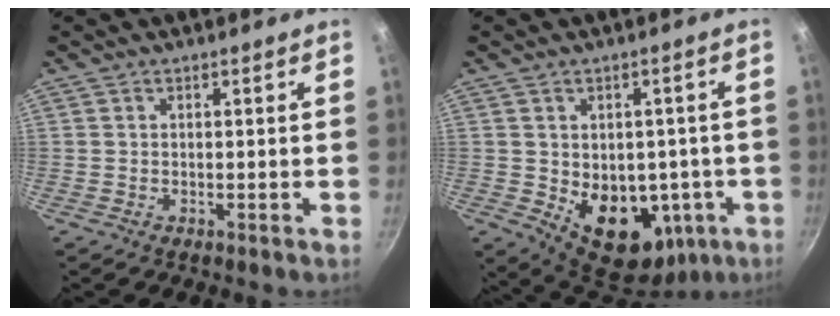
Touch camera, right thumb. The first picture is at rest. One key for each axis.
{"total": 15.6, "fx": -3.1, "fy": 11.0, "fz": 10.7, "tx": -0.103, "ty": -0.002, "tz": -0.016}